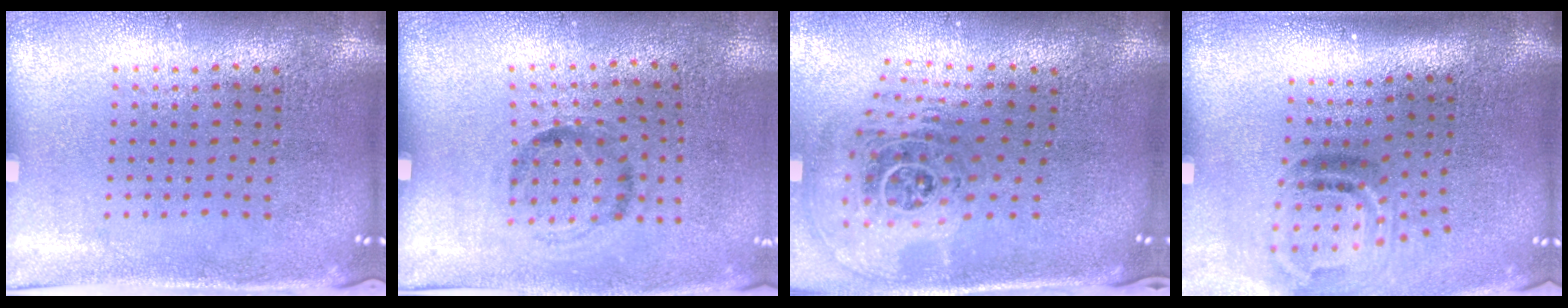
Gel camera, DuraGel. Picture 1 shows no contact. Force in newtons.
{"total": 1.2, "press": 0.8, "slide": 0.9}
{"total": 2.2, "press": 1.6, "slide": 1.5}
{"total": 2.0, "press": 1.3, "slide": 1.6}